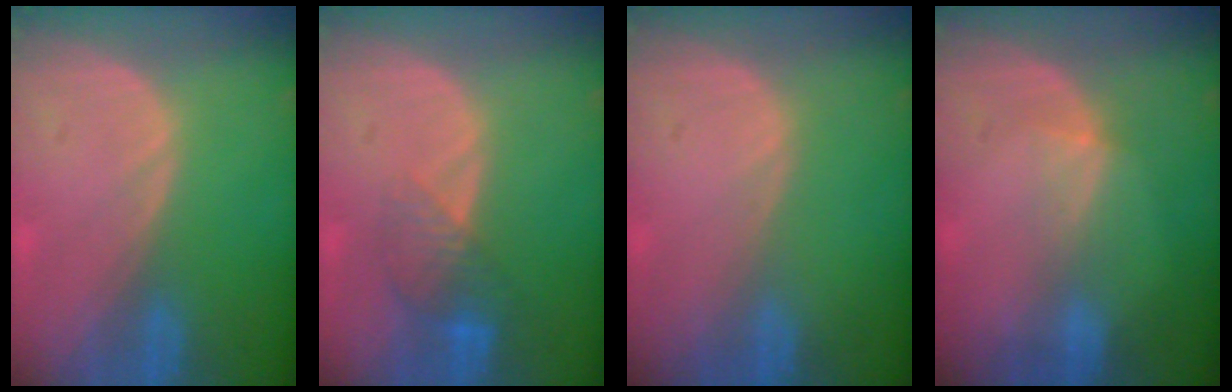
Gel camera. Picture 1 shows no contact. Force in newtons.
{"total": 4.2, "press": 3.7, "slide": 1.9}
{"total": 0.0}
{"total": 2.4, "press": 2.1, "slide": 1.2}